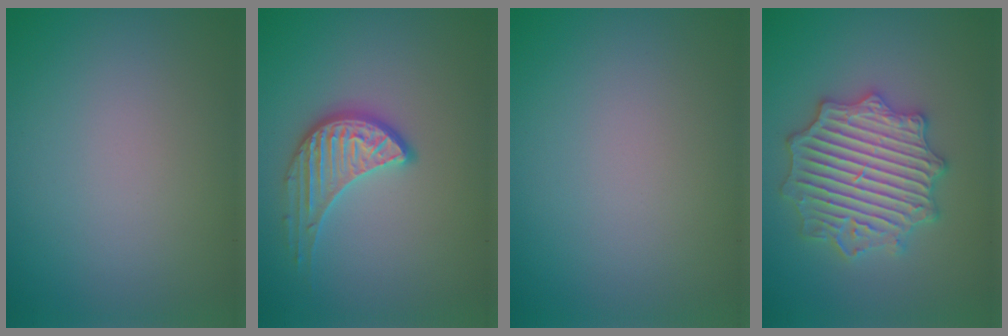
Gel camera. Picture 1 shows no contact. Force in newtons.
{"total": 3.5, "press": 3.1, "slide": 1.7}
{"total": 0.0}
{"total": 6.7, "press": 6.6, "slide": 1.2}